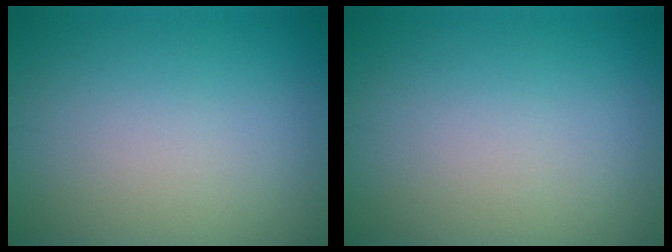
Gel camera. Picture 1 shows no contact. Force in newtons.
{"total": 0.0}